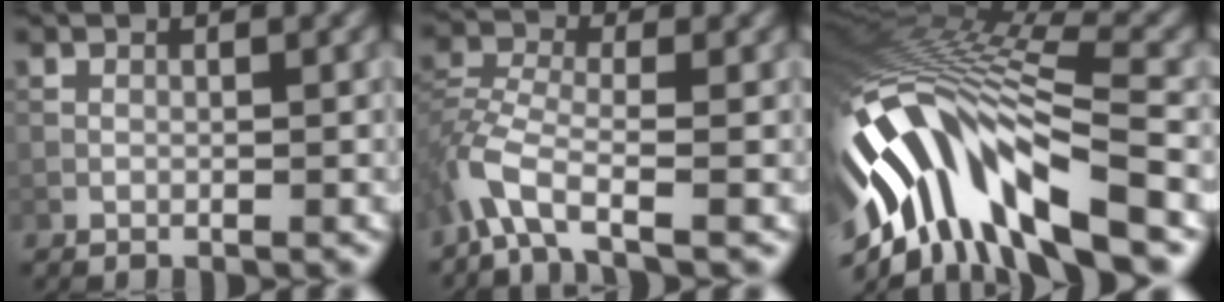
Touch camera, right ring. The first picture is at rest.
{"total": 4.3, "force": [-2.7, 1.7, 2.9], "torque": [-0.068, -0.004, -0.070]}
{"total": 14.4, "force": [-6.0, 4.6, 12.3], "torque": [-0.238, 0.019, -0.099]}